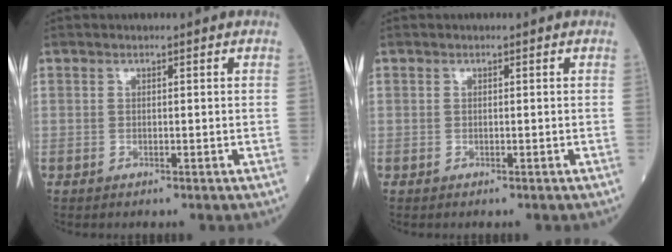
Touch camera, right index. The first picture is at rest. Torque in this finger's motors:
{"motor_torque": [-2.04, 0.07, -1.05, -0.21]}